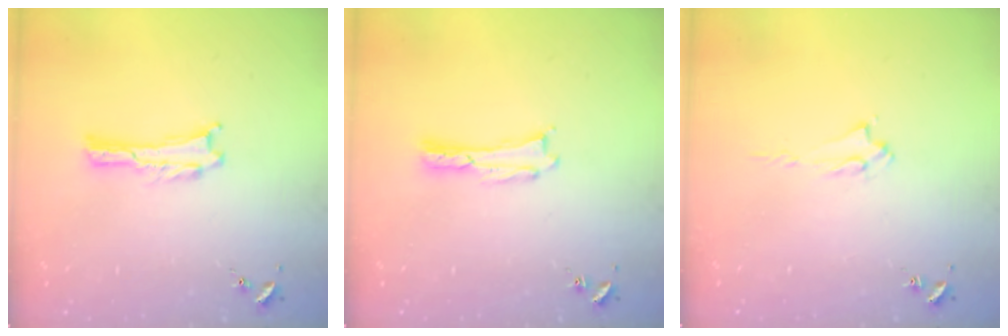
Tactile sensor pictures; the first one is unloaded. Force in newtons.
{"total": 0.0}
{"total": 1.9, "press": 1.8, "slide": 0.4}